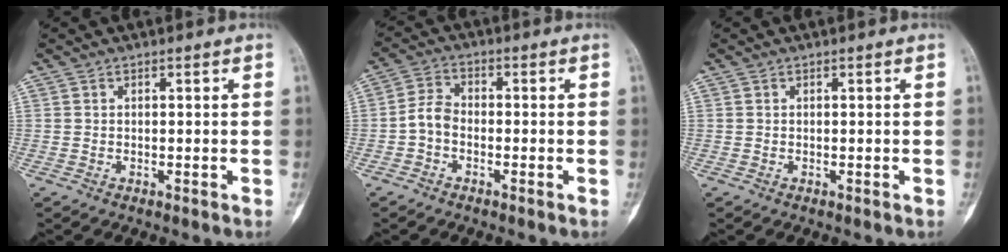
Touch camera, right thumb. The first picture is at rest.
{"total": 4.3, "force": [-1.5, 2.9, 2.8], "torque": [-0.051, 0.018, -0.039]}
{"total": 0.0}